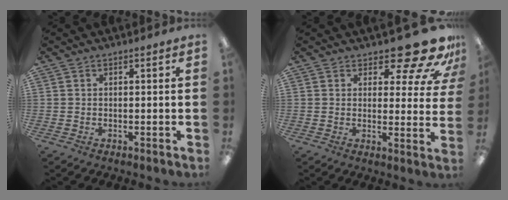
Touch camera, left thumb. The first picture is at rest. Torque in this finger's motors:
{"motor_torque": [1.09, 0.93, 0.31, -0.49, 0.09]}